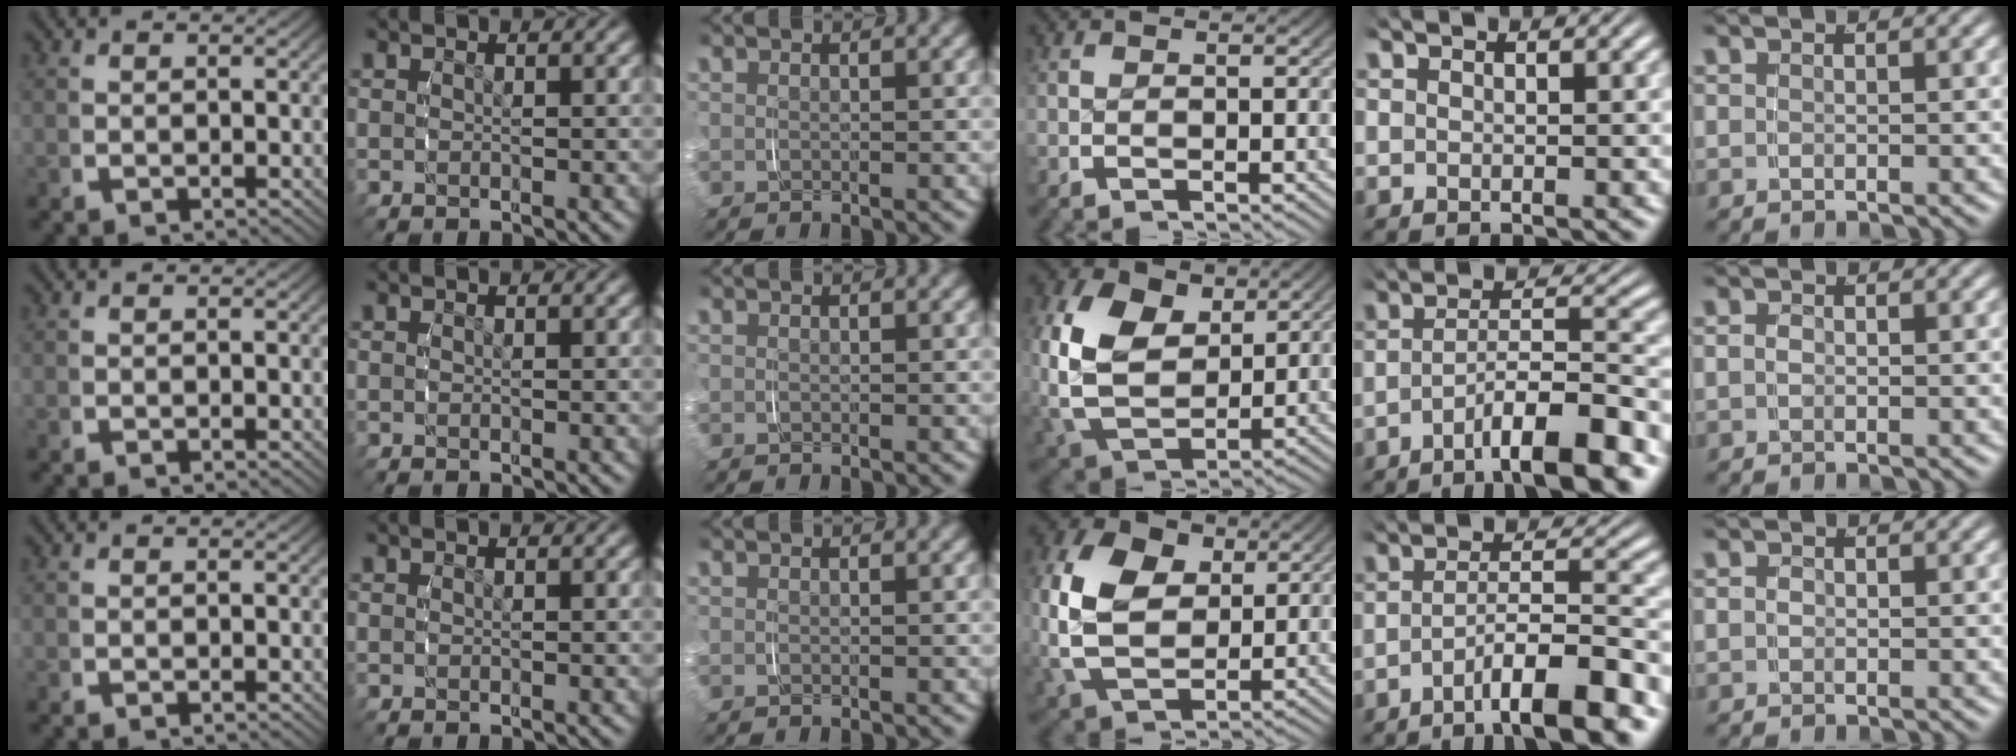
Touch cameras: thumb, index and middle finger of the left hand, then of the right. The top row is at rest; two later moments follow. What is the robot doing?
{"motion": "grasp_and_lifting", "object": "paper"}